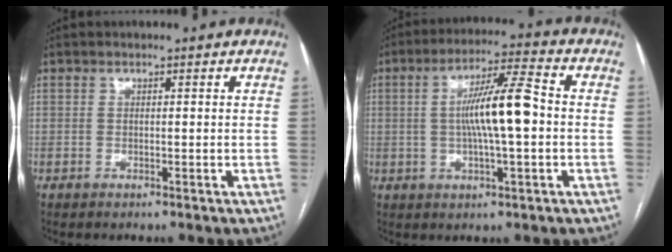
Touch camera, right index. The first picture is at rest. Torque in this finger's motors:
{"motor_torque": [1.73, 0.06, 0.66, 0.21]}